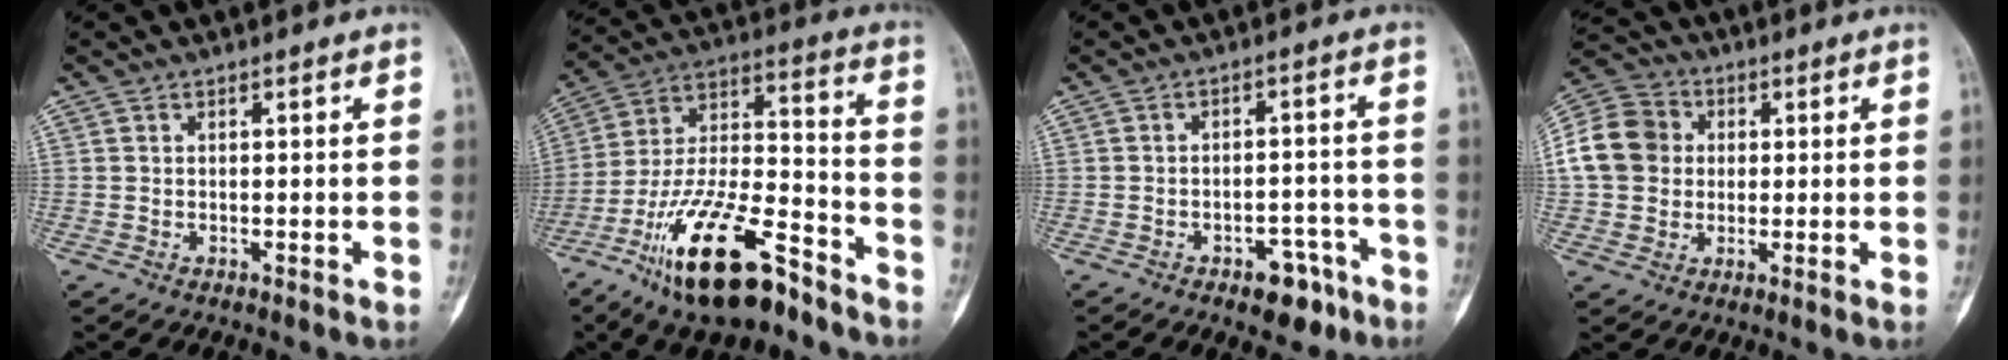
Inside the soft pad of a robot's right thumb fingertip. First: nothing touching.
{"total": 21.3, "force": [-13.6, 7.5, 14.6], "torque": [-0.281, 0.075, -0.244]}
{"total": 6.9, "force": [-4.2, 3.8, 4.0], "torque": [-0.029, 0.036, -0.052]}
{"total": 12.2, "force": [1.0, 10.5, 6.0], "torque": [-0.108, 0.021, 0.009]}